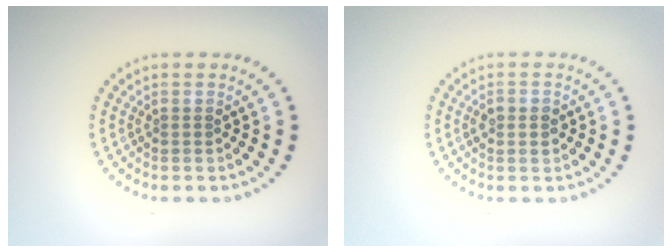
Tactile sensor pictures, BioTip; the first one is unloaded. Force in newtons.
{"total": 2.2, "press": 2.2, "slide": 0.1}